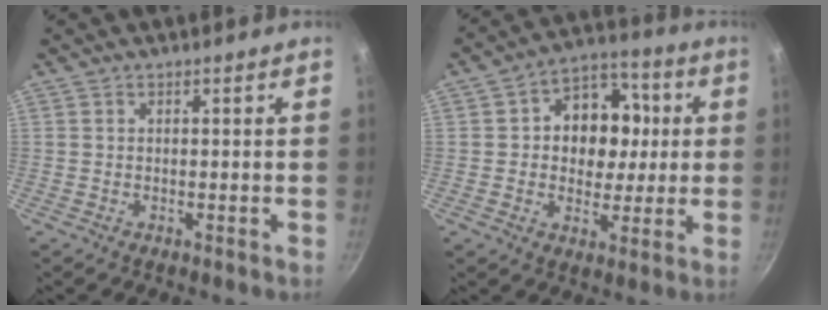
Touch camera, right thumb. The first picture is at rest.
{"total": 13.9, "force": [1.6, 11.0, 8.4], "torque": [-0.080, 0.011, 0.013]}